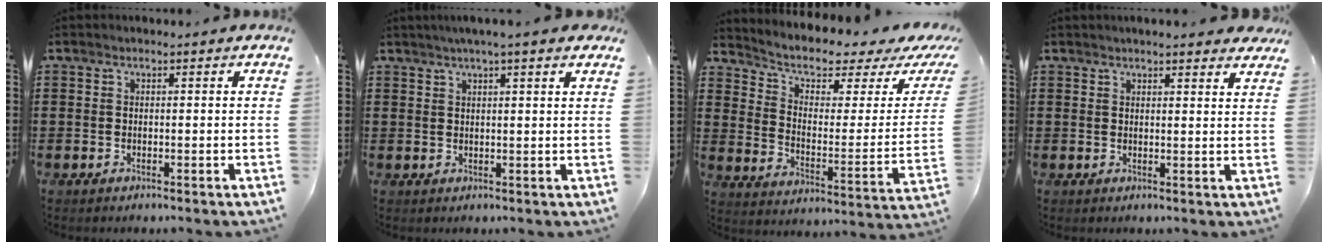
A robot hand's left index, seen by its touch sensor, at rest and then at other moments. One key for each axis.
{"total": 2.8, "fx": 2.2, "fy": -0.2, "fz": 1.7, "tx": -0.038, "ty": 0.004, "tz": 0.040}
{"total": 4.1, "fx": 2.4, "fy": 1.8, "fz": 2.7, "tx": -0.069, "ty": -0.017, "tz": 0.035}
{"total": 2.5, "fx": 2.4, "fy": 0.1, "fz": 0.8, "tx": -0.014, "ty": -0.004, "tz": 0.044}